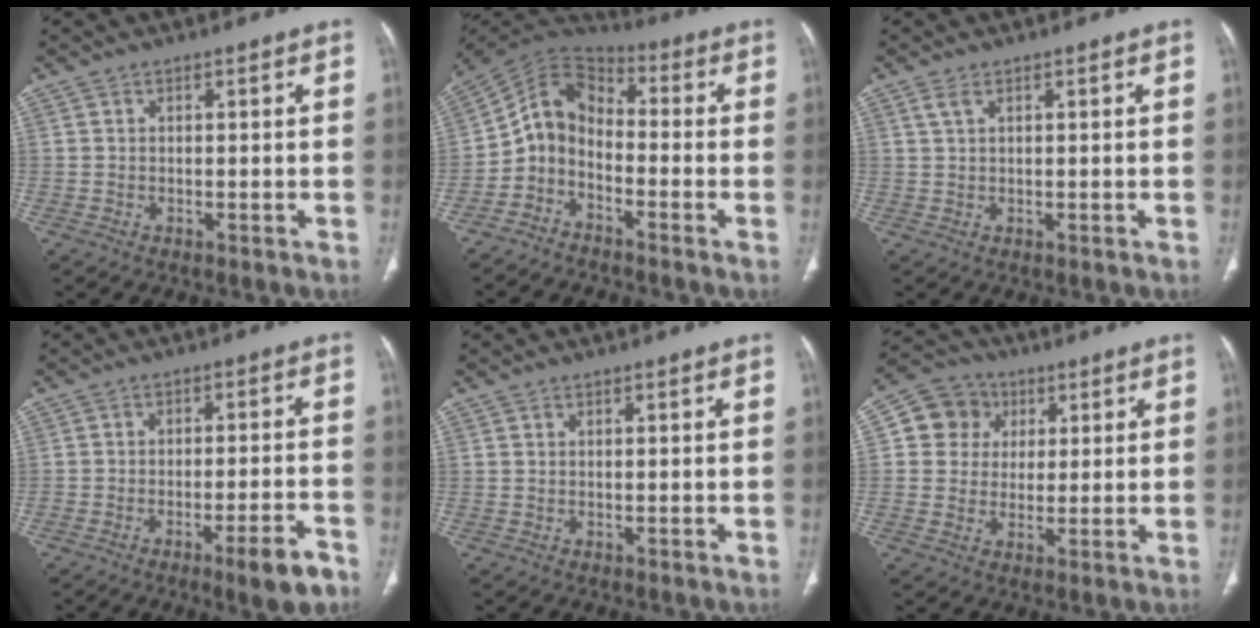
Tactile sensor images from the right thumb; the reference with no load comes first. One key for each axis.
{"total": 8.6, "fx": -3.6, "fy": 5.9, "fz": 5.0, "tx": -0.078, "ty": 0.068, "tz": -0.086}
{"total": 1.6, "fx": 0.9, "fy": 0.6, "fz": 1.1, "tx": -0.030, "ty": 0.008, "tz": 0.023}
{"total": 7.5, "fx": -4.8, "fy": 1.3, "fz": 5.6, "tx": -0.075, "ty": 0.024, "tz": -0.067}
{"total": 0.0}
{"total": 8.8, "fx": 2.2, "fy": 8.2, "fz": 2.5, "tx": -0.013, "ty": 0.003, "tz": 0.030}